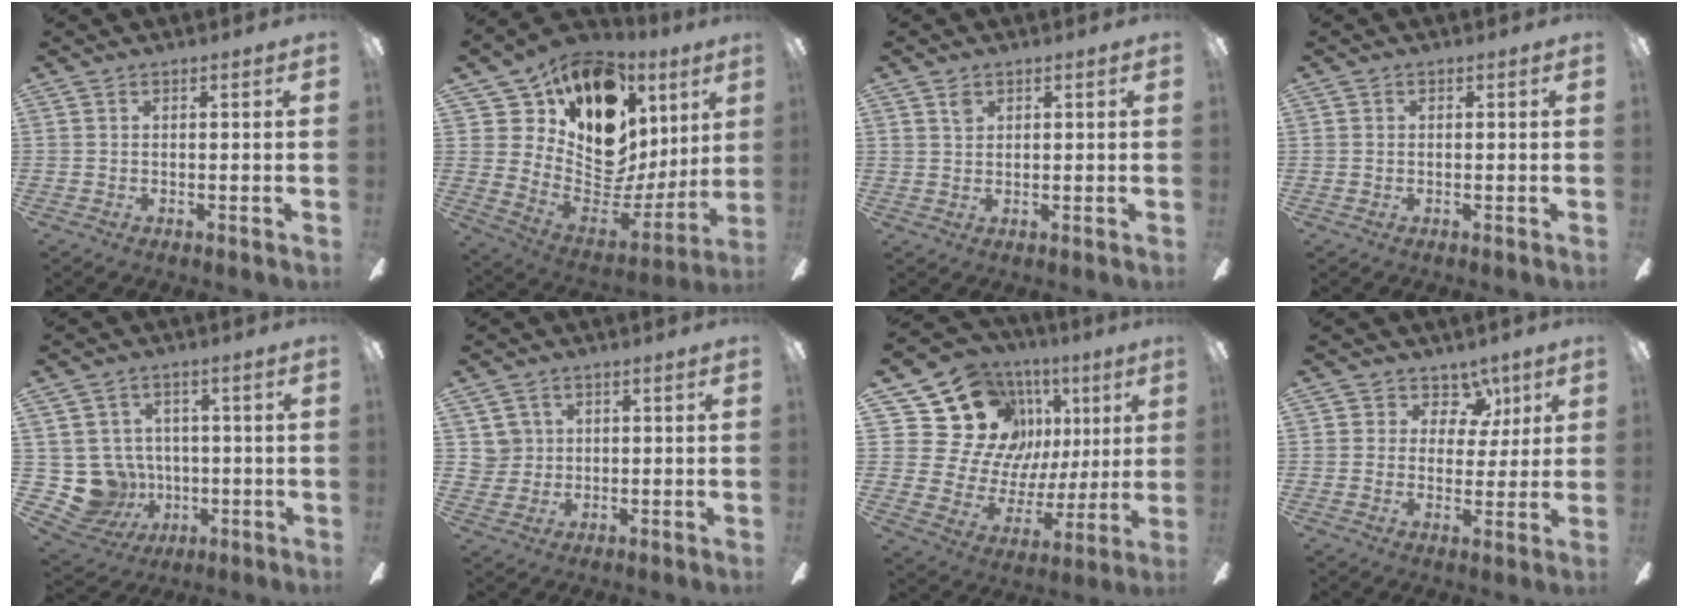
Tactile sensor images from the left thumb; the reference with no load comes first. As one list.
[{"total": 18.5, "force": [12.1, 11.3, 8.4], "torque": [-0.158, -0.107, 0.235]}, {"total": 1.6, "force": [1.3, 0.9, 0.4], "torque": [-0.004, -0.005, 0.023]}, {"total": 0.0}, {"total": 10.6, "force": [-0.8, 10.2, 2.8], "torque": [-0.104, -0.002, -0.004]}, {"total": 4.2, "force": [1.3, 4.0, 0.1], "torque": [-0.002, 0.004, 0.023]}, {"total": 21.4, "force": [9.7, 16.4, 9.9], "torque": [-0.194, -0.059, 0.203]}, {"total": 7.3, "force": [4.0, 5.8, 1.7], "torque": [-0.020, -0.025, 0.075]}]